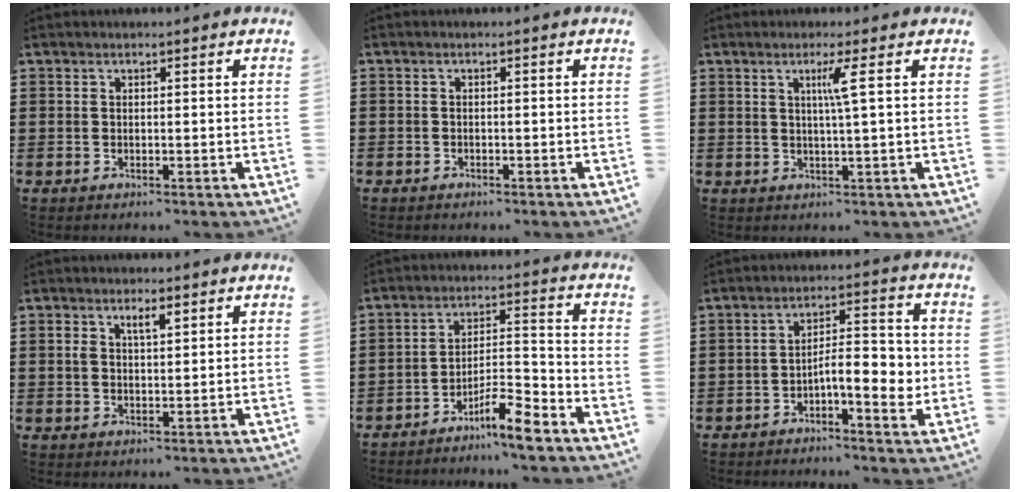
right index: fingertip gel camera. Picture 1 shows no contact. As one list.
[{"total": 0.9, "force": [-0.9, 0.2, 0.0], "torque": [-0.003, 0.001, -0.019]}, {"total": 3.1, "force": [0.8, -0.8, 2.9], "torque": [-0.056, -0.009, 0.008]}, {"total": 3.0, "force": [1.3, 1.2, 2.4], "torque": [-0.052, 0.006, 0.022]}, {"total": 7.3, "force": [-6.1, 1.1, 4.0], "torque": [-0.070, 0.009, -0.113]}, {"total": 6.5, "force": [-2.0, 2.5, 5.7], "torque": [-0.077, 0.001, -0.042]}]